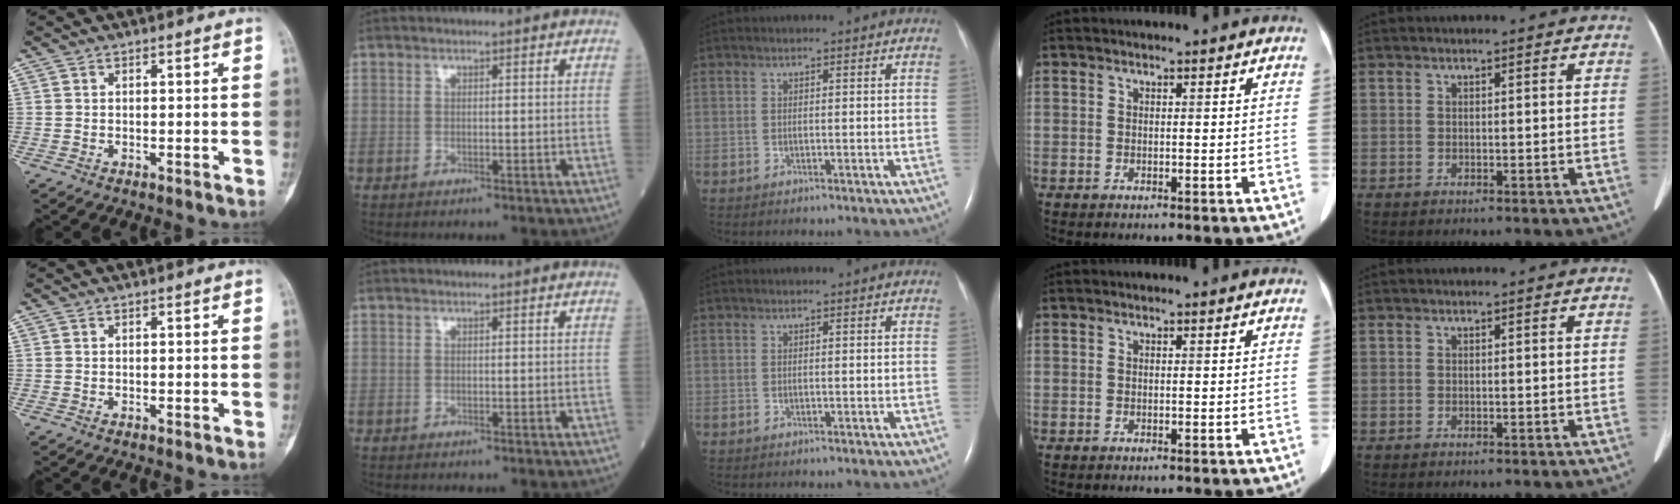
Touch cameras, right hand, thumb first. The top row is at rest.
{}